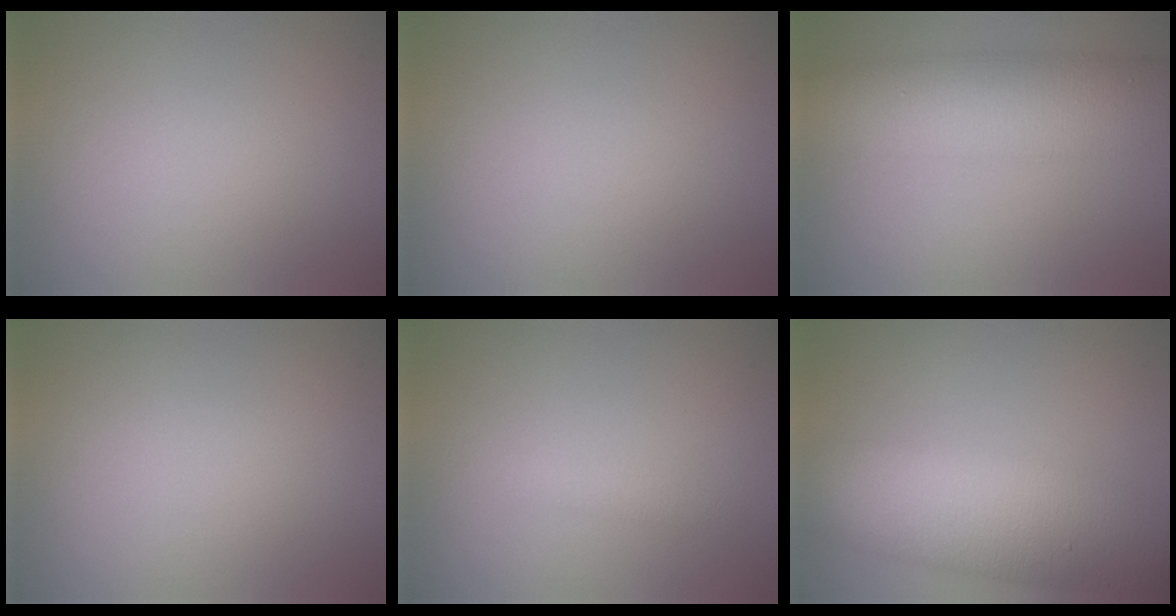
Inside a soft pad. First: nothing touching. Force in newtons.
{"total": 0.0}
{"total": 7.7, "press": 7.7, "slide": 0.1}
{"total": 0.0}
{"total": 1.0, "press": 1.0, "slide": 0.0}
{"total": 11.6, "press": 11.6, "slide": 0.8}